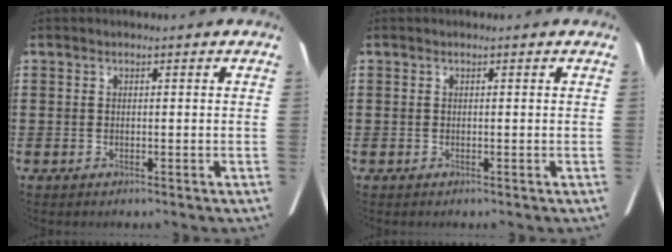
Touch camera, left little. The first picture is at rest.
{"total": 0.0}